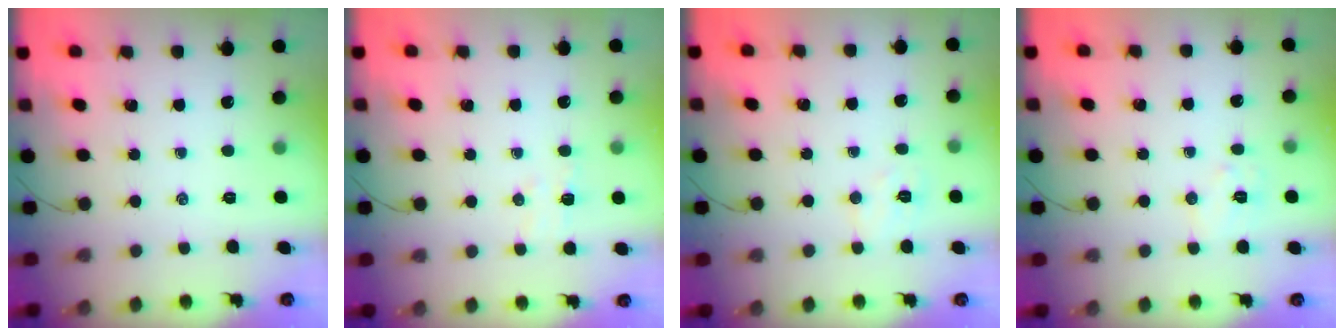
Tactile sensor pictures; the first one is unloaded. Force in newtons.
{"total": 5.1, "press": 4.9, "slide": 1.0}
{"total": 4.8, "press": 4.7, "slide": 1.0}
{"total": 6.0, "press": 6.0, "slide": 0.7}